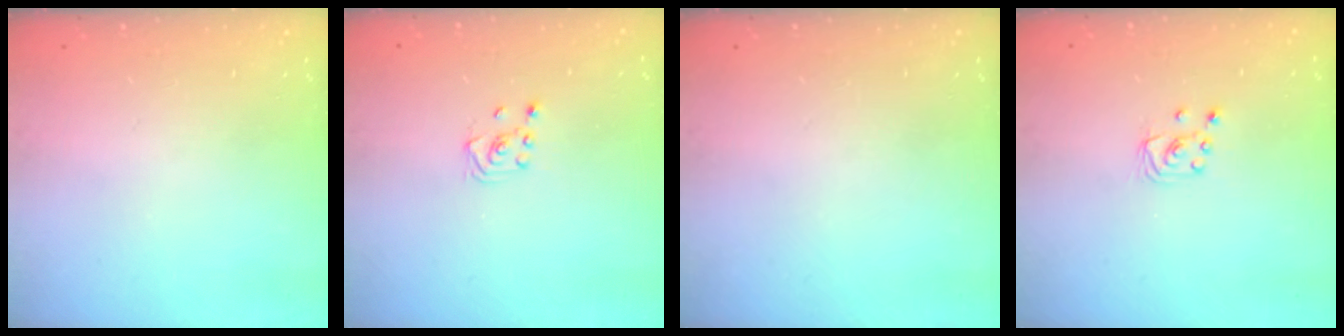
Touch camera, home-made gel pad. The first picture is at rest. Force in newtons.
{"total": 2.3, "press": 2.2, "slide": 0.8}
{"total": 0.0}
{"total": 3.2, "press": 3.2, "slide": 0.2}